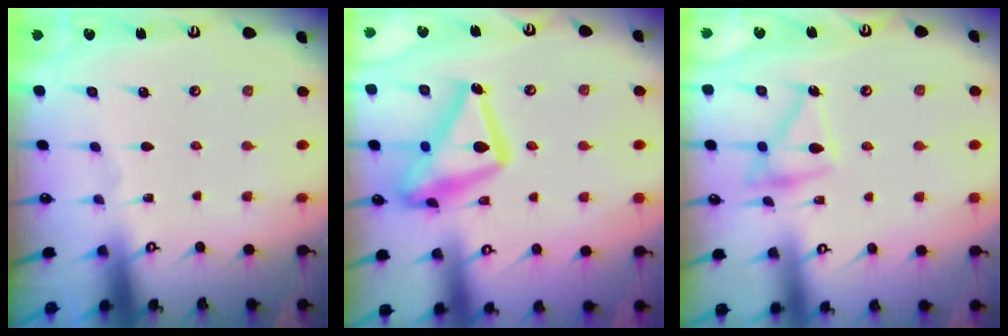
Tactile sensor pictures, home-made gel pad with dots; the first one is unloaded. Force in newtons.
{"total": 20.7, "press": 20.7, "slide": 1.4}
{"total": 14.8, "press": 14.7, "slide": 0.9}